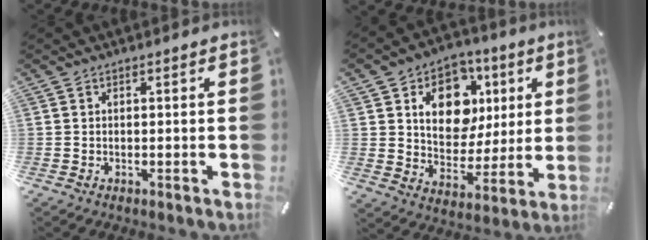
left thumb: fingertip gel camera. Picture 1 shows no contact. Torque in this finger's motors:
{"motor_torque": [2.35, 2.29, 1.20, -1.18, 0.41]}